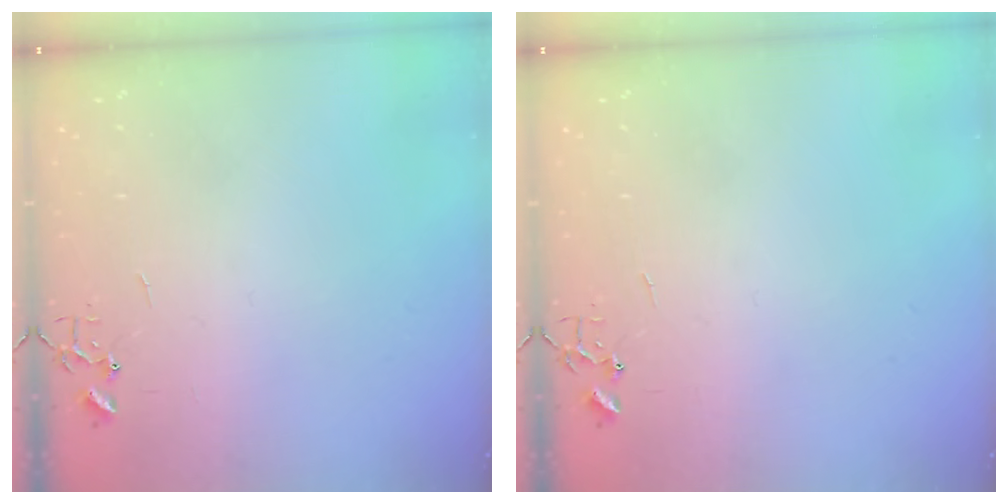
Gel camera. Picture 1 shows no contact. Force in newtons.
{"total": 0.0}